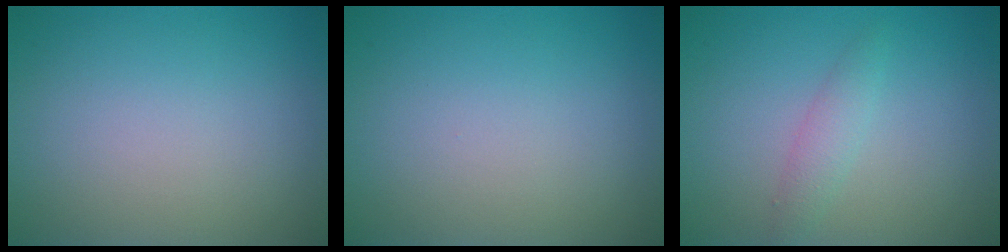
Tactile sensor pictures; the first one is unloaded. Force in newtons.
{"total": 0.0}
{"total": 1.6, "press": 1.6, "slide": 0.0}